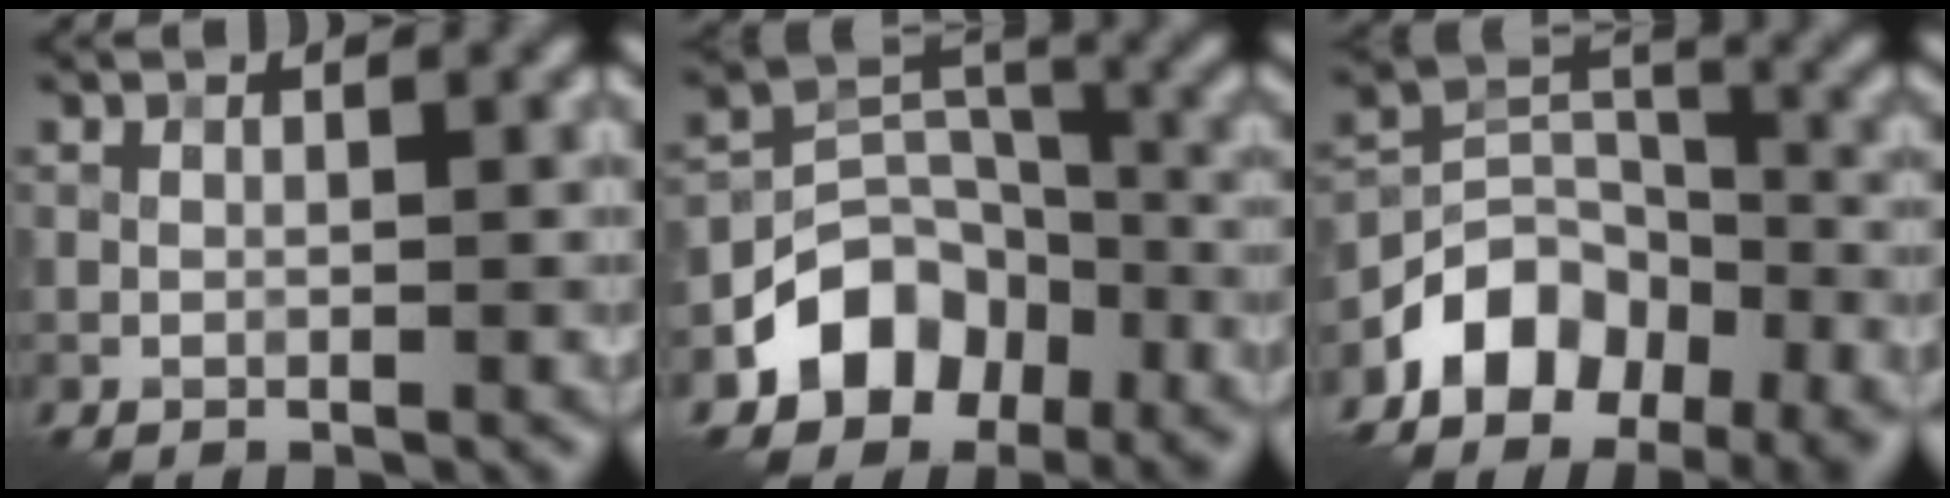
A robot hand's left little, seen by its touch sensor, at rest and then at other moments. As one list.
[{"total": 8.5, "force": [-4.7, 6.3, 3.4], "torque": [-0.032, -0.006, -0.087]}, {"total": 7.5, "force": [-5.0, 4.3, 3.7], "torque": [-0.051, -0.001, -0.099]}]